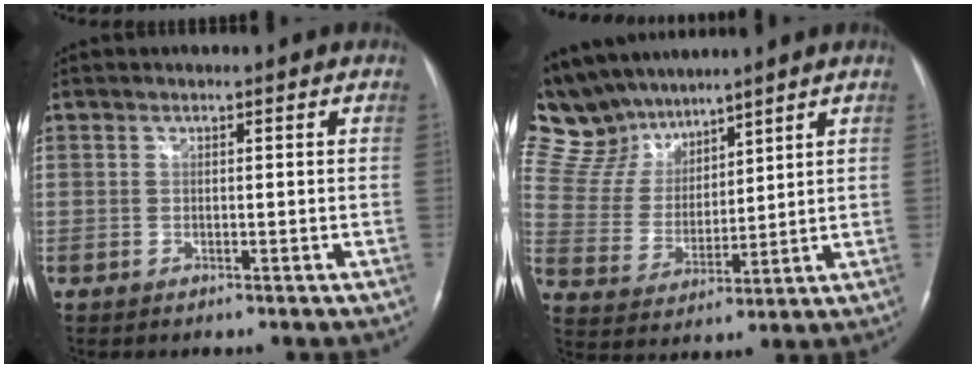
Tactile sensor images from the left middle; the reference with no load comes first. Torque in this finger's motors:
{"motor_torque": [0.27, -0.74, 0.01, -0.05]}